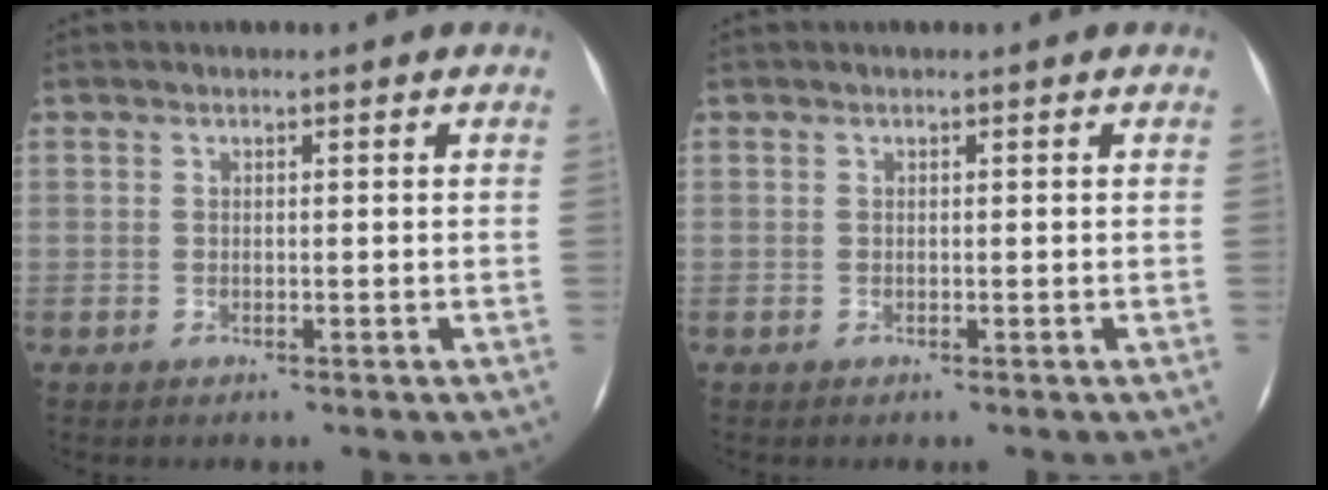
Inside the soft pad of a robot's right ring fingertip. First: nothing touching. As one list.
[{"total": 0.0}]